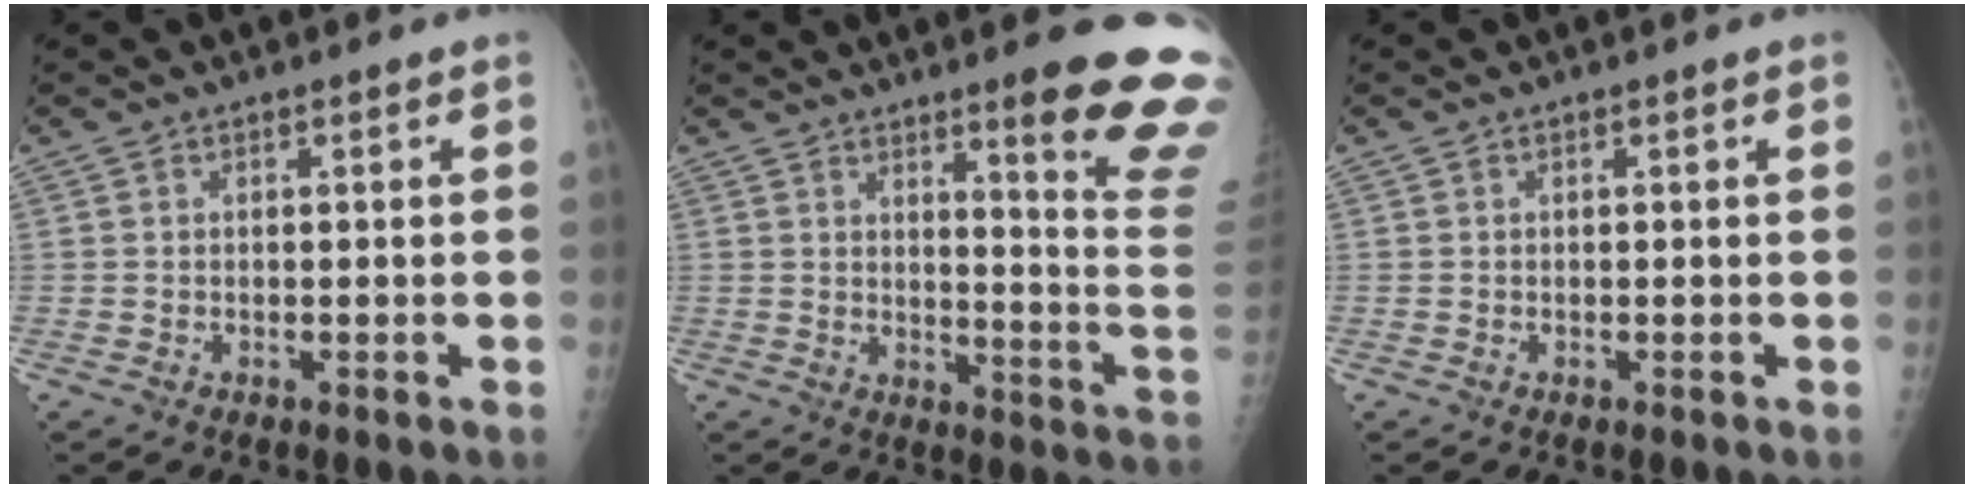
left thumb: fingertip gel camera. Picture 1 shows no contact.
{"total": 17.0, "force": [11.2, 1.5, 12.7], "torque": [-0.126, -0.081, 0.141]}
{"total": 0.0}